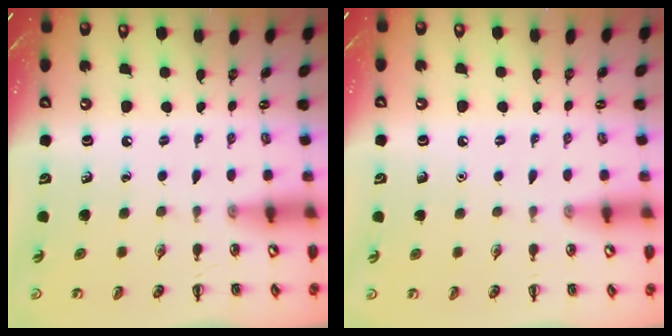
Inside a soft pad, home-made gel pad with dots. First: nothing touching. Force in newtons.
{"total": 1.6, "press": 1.5, "slide": 0.1}